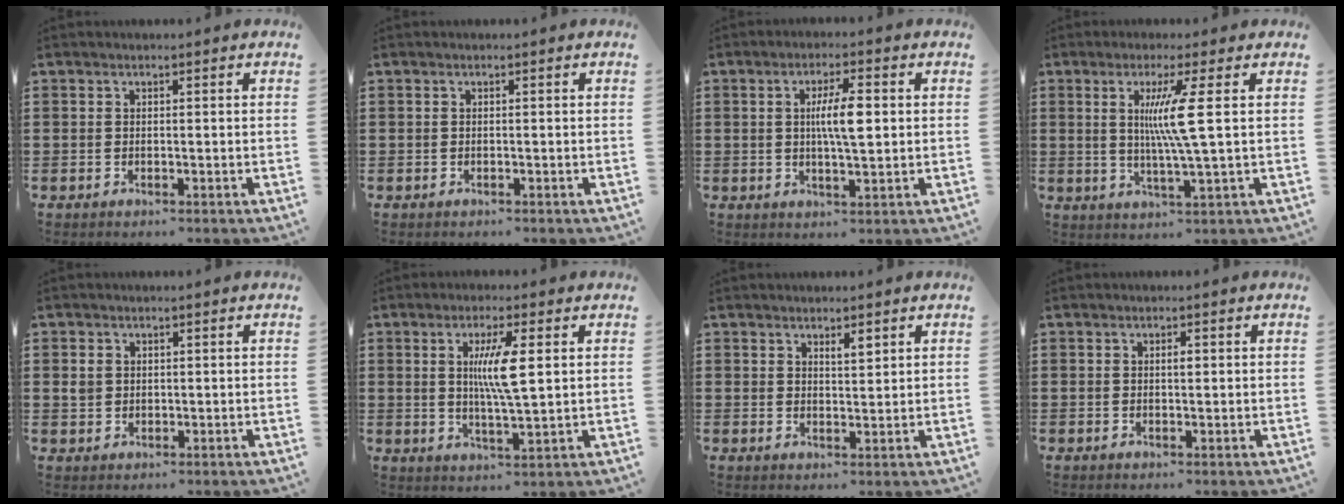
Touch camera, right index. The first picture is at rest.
{"total": 0.0}
{"total": 6.3, "force": [0.9, 1.4, 6.0], "torque": [-0.114, 0.007, 0.011]}
{"total": 7.5, "force": [1.3, -0.8, 7.3], "torque": [-0.148, -0.011, 0.013]}
{"total": 1.7, "force": [0.3, 1.5, 0.8], "torque": [-0.019, 0.008, 0.006]}
{"total": 6.7, "force": [1.5, 0.9, 6.5], "torque": [-0.133, -0.004, 0.019]}
{"total": 2.2, "force": [1.7, 0.7, 1.2], "torque": [-0.010, -0.003, 0.026]}
{"total": 1.2, "force": [0.2, 0.4, 1.1], "torque": [-0.021, 0.002, 0.003]}